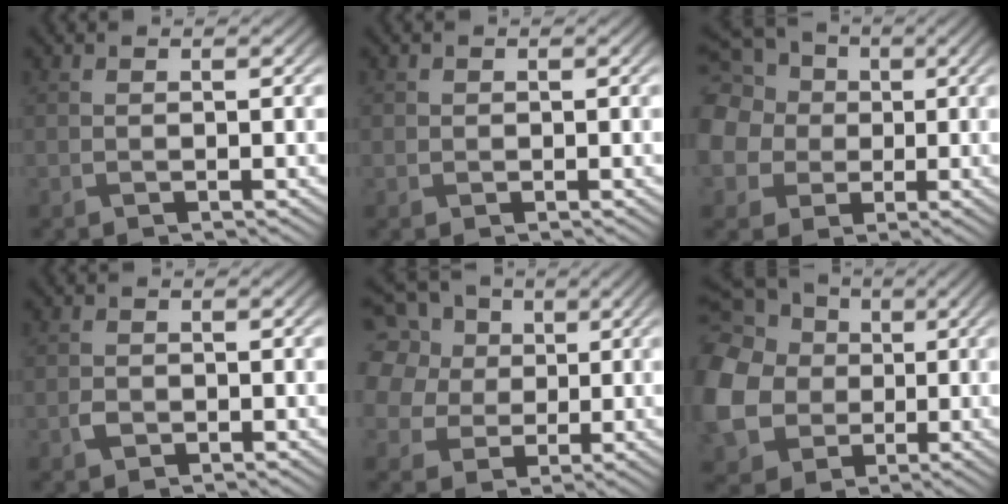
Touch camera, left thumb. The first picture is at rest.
{"total": 0.9, "force": [0.1, 0.9, 0.1], "torque": [0.000, -0.004, 0.000]}
{"total": 14.7, "force": [2.4, 13.1, 6.2], "torque": [-0.242, 0.019, 0.016]}
{"total": 1.3, "force": [-0.6, 1.0, 0.6], "torque": [-0.014, -0.002, -0.013]}
{"total": 13.7, "force": [5.1, 11.0, 6.3], "torque": [-0.221, 0.029, 0.097]}
{"total": 17.8, "force": [1.2, 15.8, 8.2], "torque": [-0.294, -0.005, -0.006]}